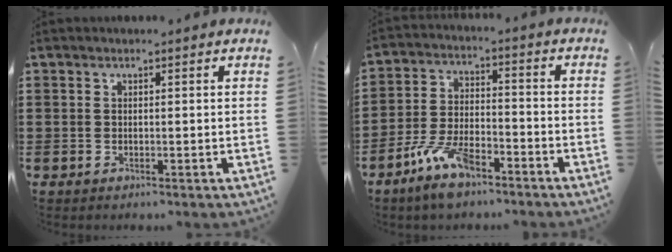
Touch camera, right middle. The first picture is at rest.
{"total": 7.8, "force": [-5.9, 2.7, 4.4], "torque": [-0.095, 0.004, -0.113]}